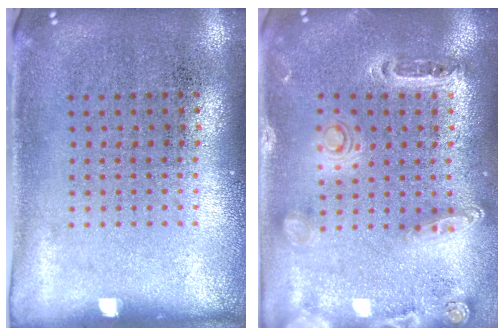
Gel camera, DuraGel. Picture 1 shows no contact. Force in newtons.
{"total": 1.4, "press": 1.4, "slide": 0.2}